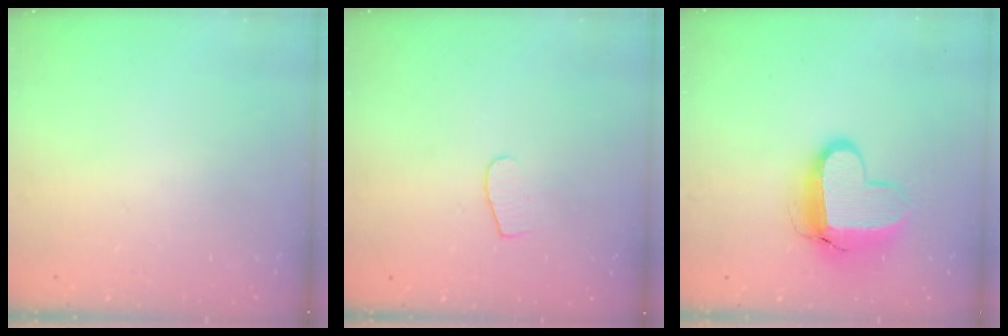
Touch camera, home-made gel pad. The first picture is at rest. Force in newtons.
{"total": 4.6, "press": 4.5, "slide": 0.4}
{"total": 12.8, "press": 12.8, "slide": 1.0}